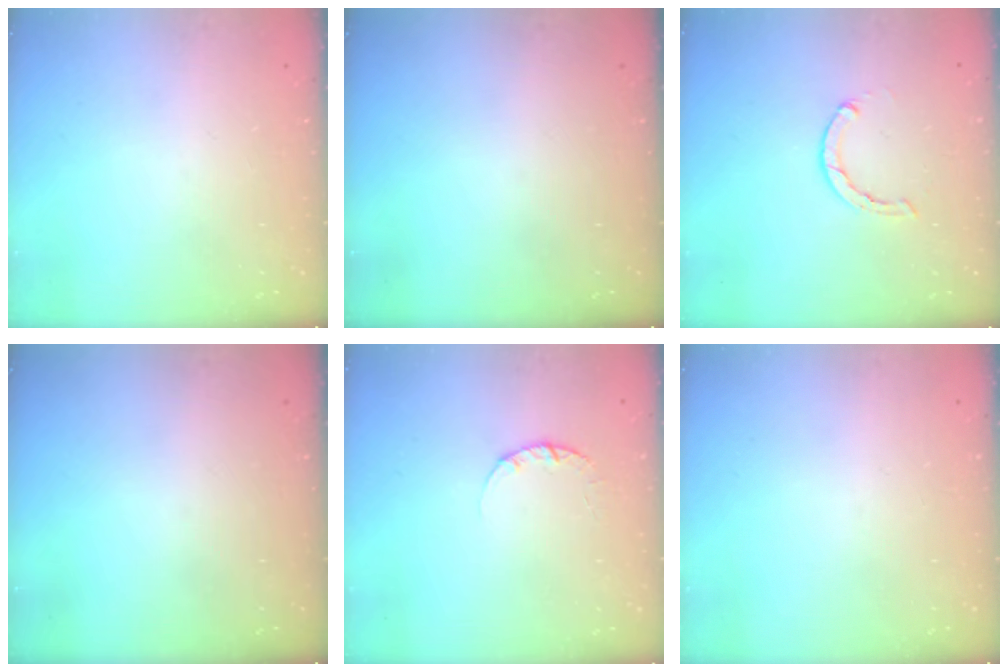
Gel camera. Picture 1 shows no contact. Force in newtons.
{"total": 0.0}
{"total": 1.5, "press": 1.5, "slide": 0.2}
{"total": 0.0}
{"total": 2.4, "press": 2.3, "slide": 0.3}
{"total": 0.0}